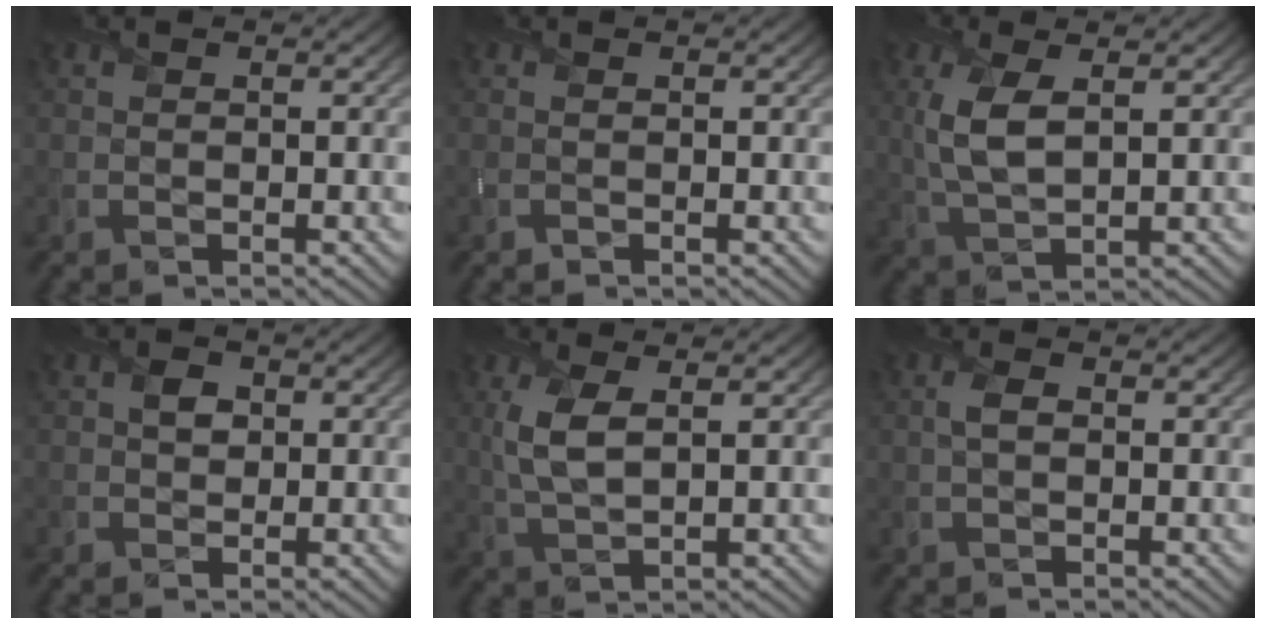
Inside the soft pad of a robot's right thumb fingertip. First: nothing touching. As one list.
[{"total": 0.0}, {"total": 6.0, "force": [1.4, 2.5, 5.2], "torque": [-0.129, 0.001, 0.031]}, {"total": 2.4, "force": [0.4, 2.0, 1.2], "torque": [-0.024, -0.003, 0.004]}, {"total": 5.1, "force": [1.3, 2.1, 4.5], "torque": [-0.114, 0.001, 0.030]}, {"total": 1.7, "force": [0.2, 0.9, 1.4], "torque": [-0.035, 0.003, 0.001]}]